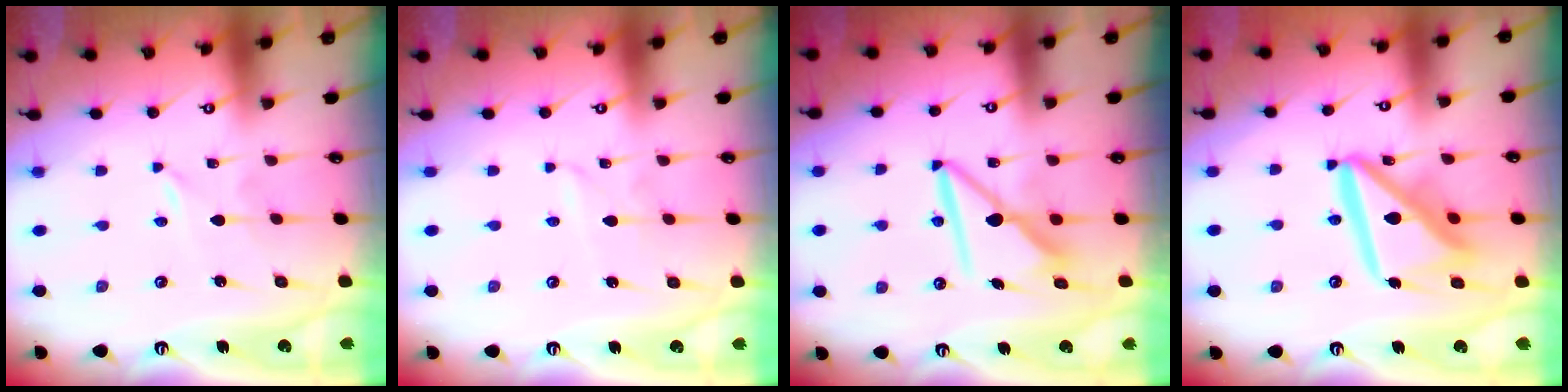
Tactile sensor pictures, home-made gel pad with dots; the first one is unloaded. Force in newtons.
{"total": 1.6, "press": 1.5, "slide": 0.1}
{"total": 9.1, "press": 9.1, "slide": 0.7}
{"total": 16.8, "press": 16.7, "slide": 1.9}